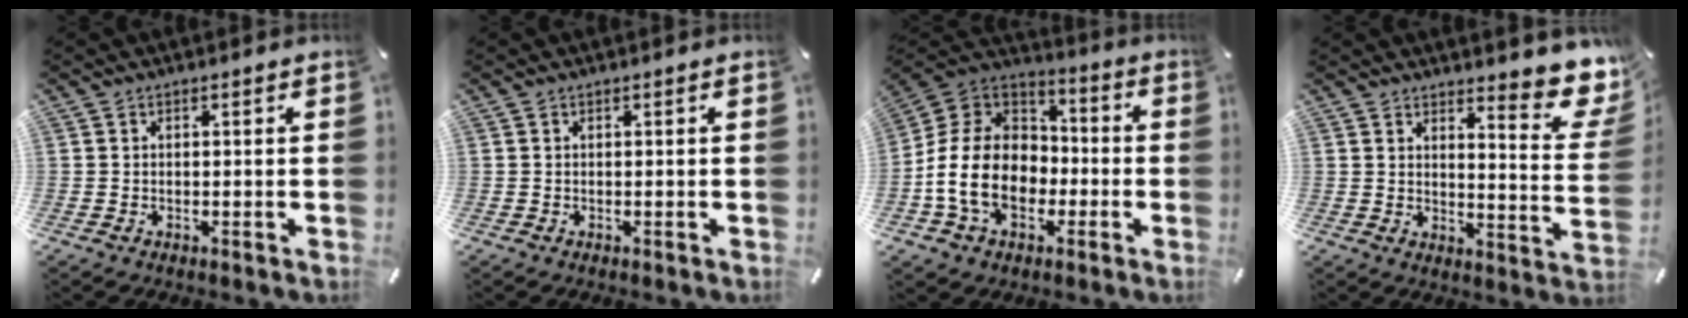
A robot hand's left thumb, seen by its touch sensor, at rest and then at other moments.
{"total": 0.0}
{"total": 16.5, "force": [-4.8, 12.9, 9.1], "torque": [-0.208, 0.036, -0.083]}
{"total": 10.2, "force": [8.1, 3.0, 5.4], "torque": [-0.053, -0.074, 0.140]}